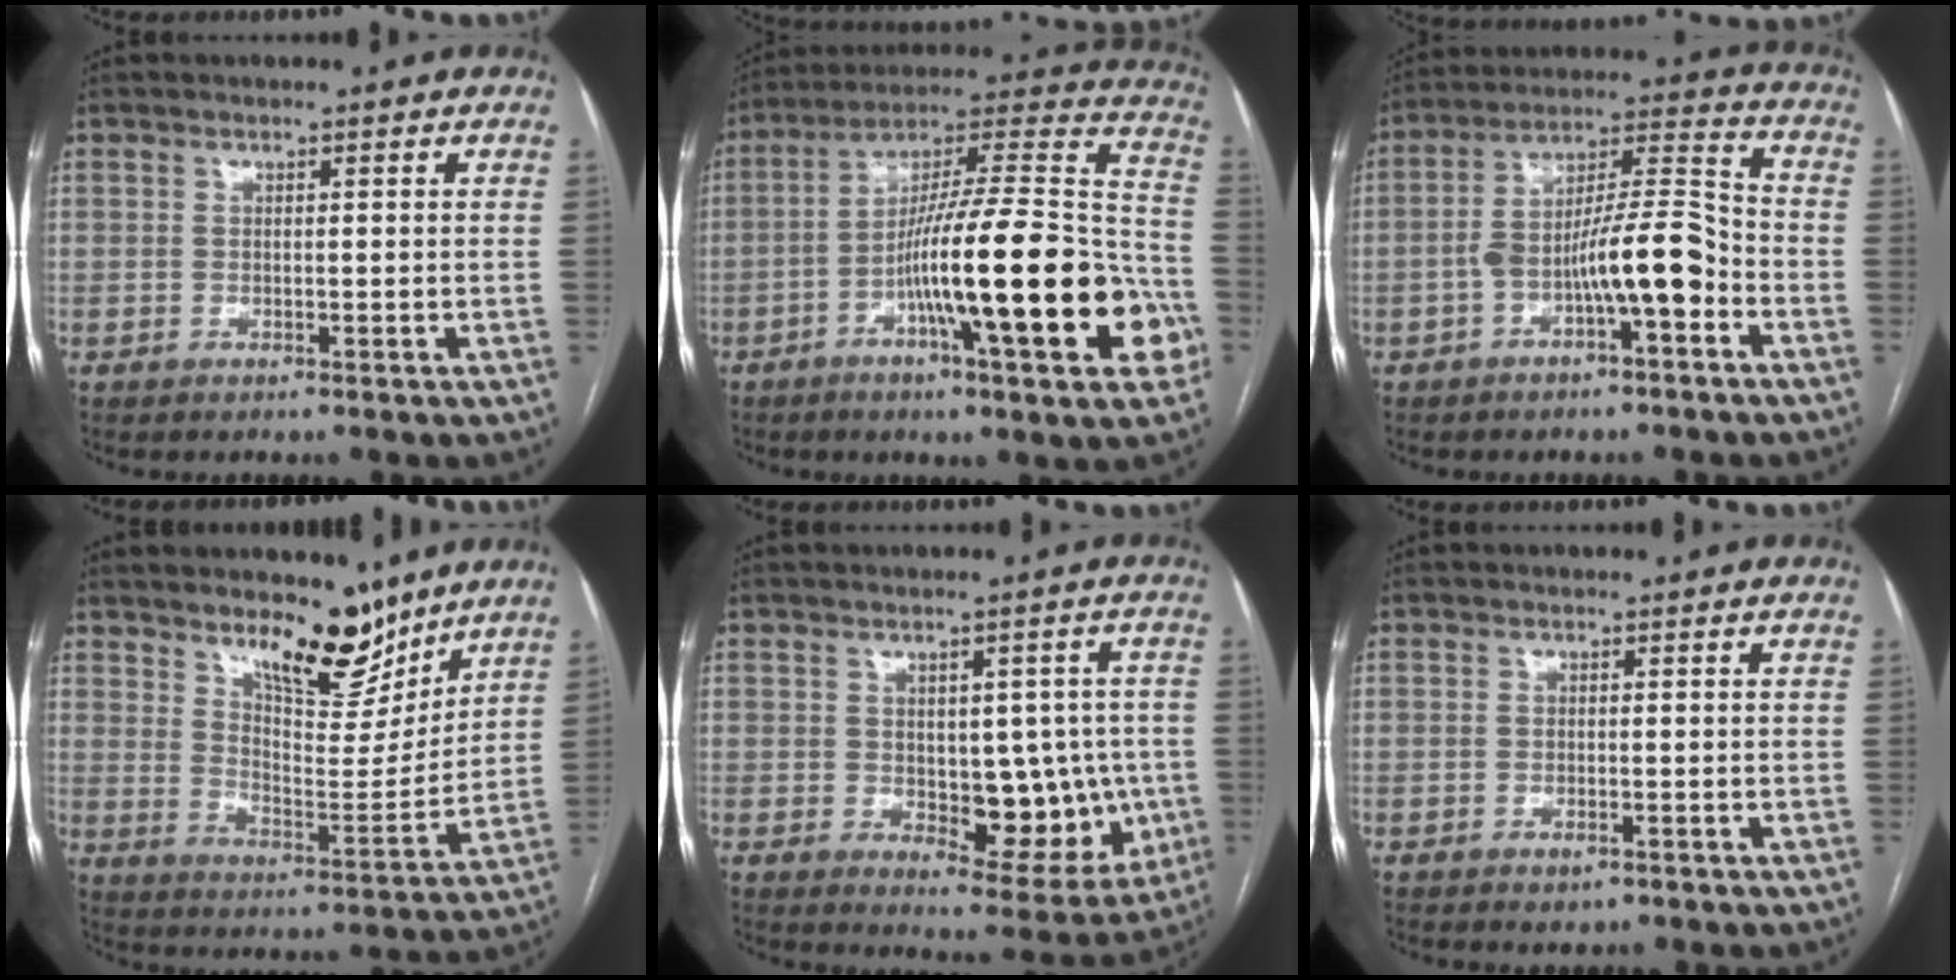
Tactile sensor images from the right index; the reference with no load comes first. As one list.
[{"total": 26.5, "force": [-8.2, 2.6, 25.1], "torque": [-0.333, 0.004, -0.131]}, {"total": 11.5, "force": [-4.2, 2.3, 10.5], "torque": [-0.187, 0.031, -0.066]}, {"total": 12.2, "force": [9.5, 3.5, 6.8], "torque": [-0.100, -0.027, 0.160]}, {"total": 11.0, "force": [-1.0, 5.7, 9.4], "torque": [-0.101, 0.005, 0.005]}, {"total": 1.0, "force": [-0.5, 0.6, 0.6], "torque": [-0.008, -0.001, -0.004]}]